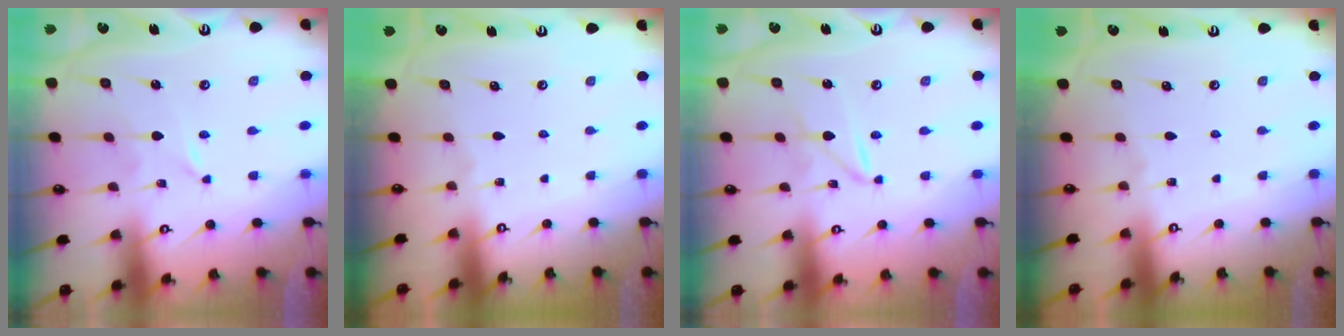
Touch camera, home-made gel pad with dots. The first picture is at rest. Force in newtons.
{"total": 0.0}
{"total": 2.6, "press": 2.6, "slide": 0.2}
{"total": 0.0}